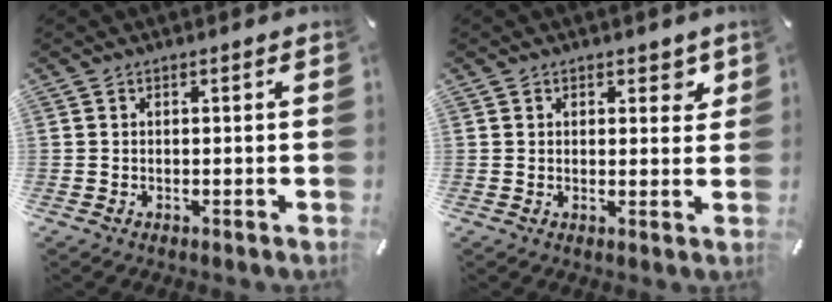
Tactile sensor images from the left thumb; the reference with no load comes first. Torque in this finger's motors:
{"motor_torque": [0.24, -0.23, 0.04, 0.02, -0.01]}